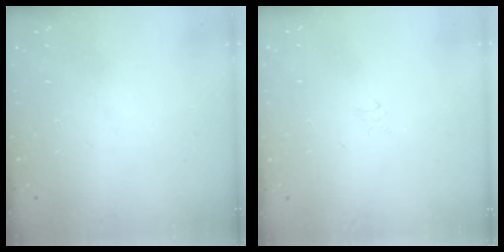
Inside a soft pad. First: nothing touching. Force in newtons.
{"total": 1.3, "press": 1.3, "slide": 0.1}